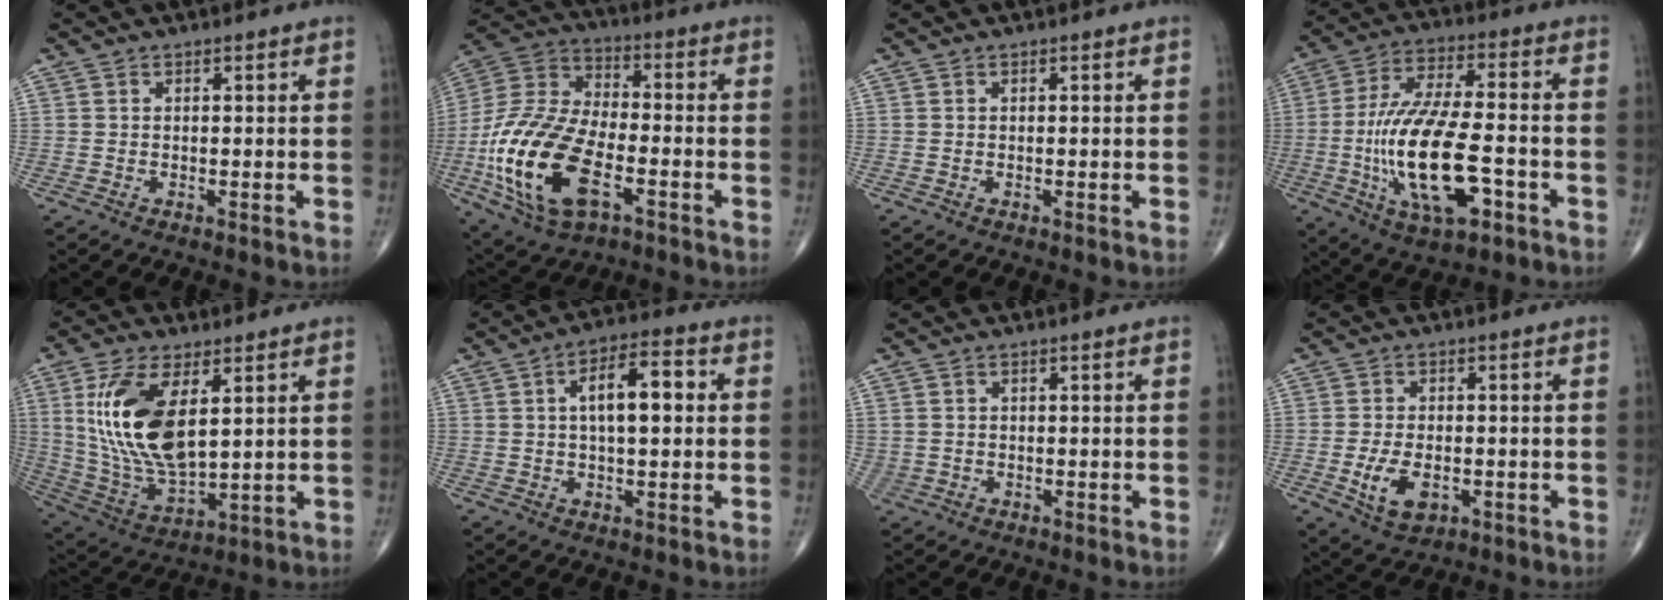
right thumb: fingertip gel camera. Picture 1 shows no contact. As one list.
[{"total": 22.4, "force": [-6.8, 11.6, 17.9], "torque": [-0.372, 0.017, -0.119]}, {"total": 0.0}, {"total": 19.3, "force": [-4.9, 7.5, 17.0], "torque": [-0.334, 0.022, -0.077]}, {"total": 17.7, "force": [4.7, 8.2, 15.0], "torque": [-0.296, -0.023, 0.102]}, {"total": 7.4, "force": [1.1, 3.0, 6.6], "torque": [-0.103, 0.015, 0.012]}, {"total": 1.7, "force": [-0.2, 1.6, 0.3], "torque": [0.000, 0.006, 0.004]}, {"total": 7.1, "force": [-2.0, 4.3, 5.3], "torque": [-0.092, 0.000, -0.025]}]